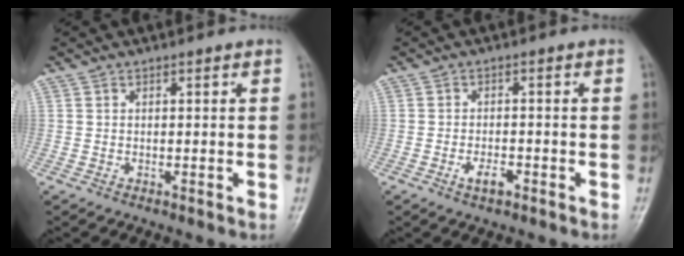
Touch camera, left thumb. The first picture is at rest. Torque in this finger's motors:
{"motor_torque": [-0.23, 0.38, 0.45, 0.31, 0.07]}